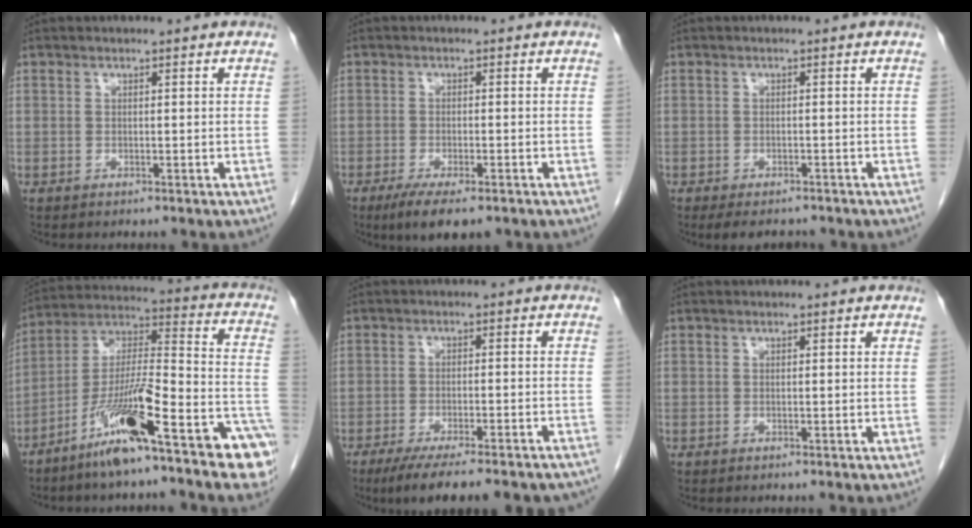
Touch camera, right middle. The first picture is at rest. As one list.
[{"total": 6.7, "force": [-4.6, 1.6, 4.5], "torque": [-0.071, -0.016, -0.069]}, {"total": 5.3, "force": [-4.4, 2.1, 2.0], "torque": [-0.024, -0.004, -0.061]}, {"total": 19.0, "force": [-11.9, 2.3, 14.7], "torque": [-0.206, 0.028, -0.193]}, {"total": 16.1, "force": [-13.6, 2.4, 8.2], "torque": [-0.092, -0.015, -0.182]}, {"total": 0.0}]